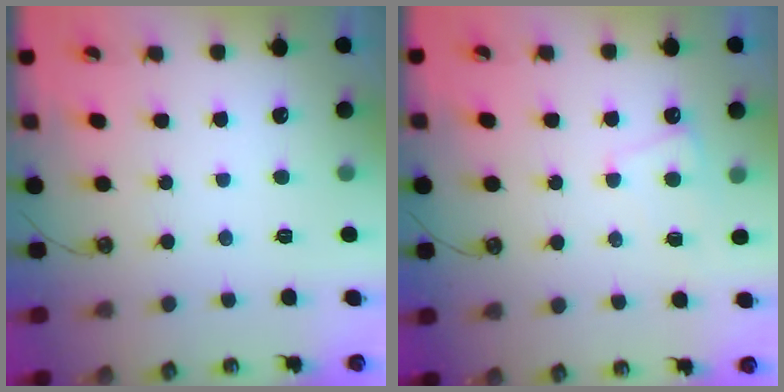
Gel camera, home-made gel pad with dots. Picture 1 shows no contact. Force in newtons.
{"total": 1.6, "press": 1.5, "slide": 0.4}